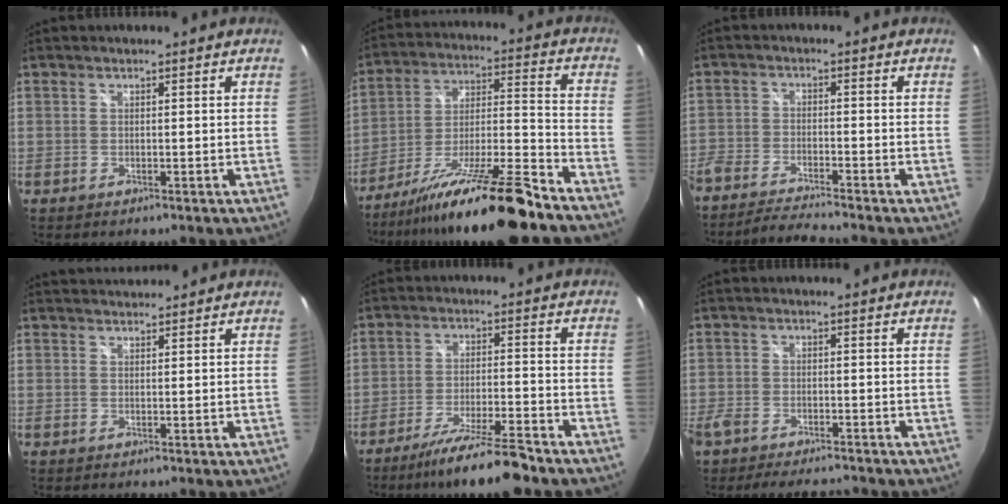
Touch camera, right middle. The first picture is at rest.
{"total": 20.1, "force": [-15.6, 0.6, 12.6], "torque": [-0.217, -0.018, -0.259]}
{"total": 7.9, "force": [-7.3, 0.7, 2.9], "torque": [-0.087, -0.016, -0.137]}
{"total": 2.8, "force": [2.7, 0.4, 0.4], "torque": [-0.008, 0.008, 0.043]}
{"total": 12.3, "force": [-10.3, 0.7, 6.7], "torque": [-0.136, -0.017, -0.170]}
{"total": 8.2, "force": [-6.8, 2.8, 3.5], "torque": [-0.091, -0.017, -0.113]}